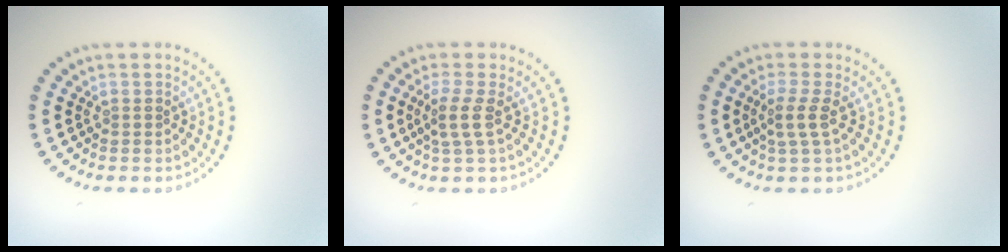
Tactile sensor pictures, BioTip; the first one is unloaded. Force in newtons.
{"total": 2.1, "press": 1.6, "slide": 1.3}
{"total": 2.0, "press": 1.5, "slide": 1.3}